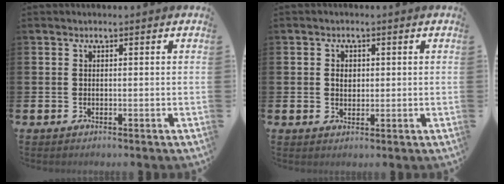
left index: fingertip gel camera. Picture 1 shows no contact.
{"total": 1.8, "force": [0.4, 1.4, 1.0], "torque": [0.001, 0.000, 0.001]}